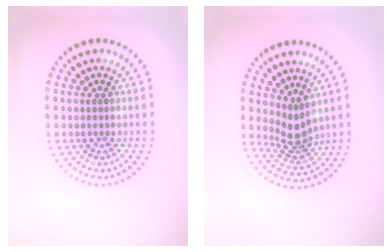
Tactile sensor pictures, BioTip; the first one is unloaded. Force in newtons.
{"total": 2.8, "press": 2.0, "slide": 1.9}